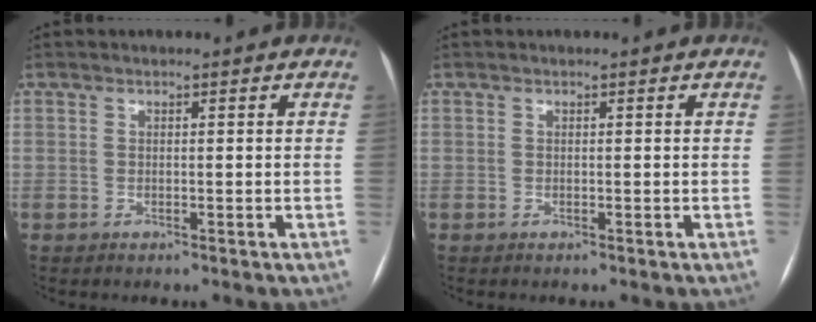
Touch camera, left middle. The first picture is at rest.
{"total": 0.0}